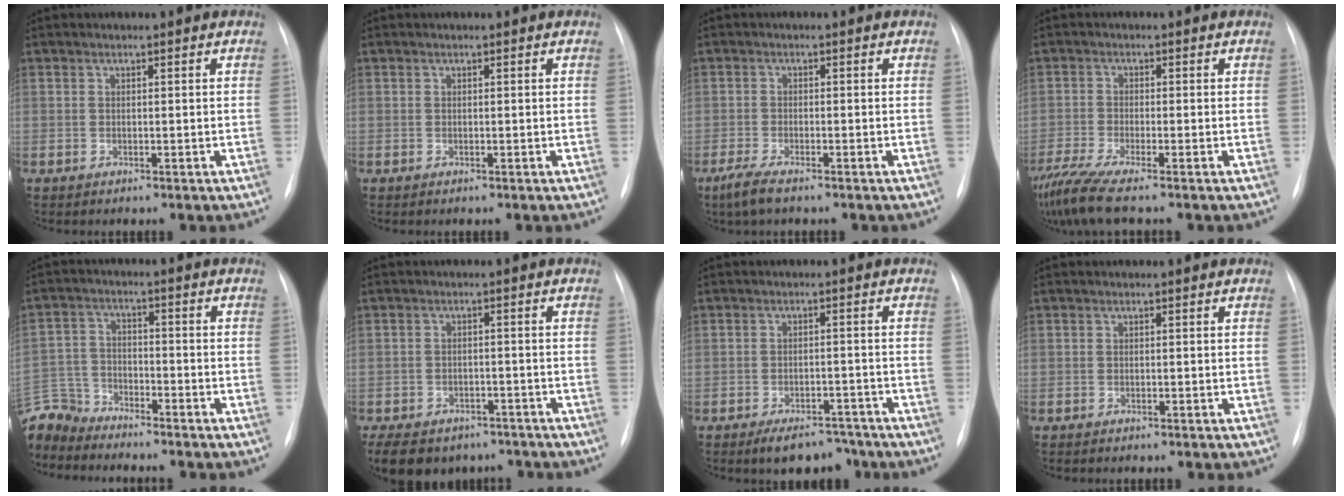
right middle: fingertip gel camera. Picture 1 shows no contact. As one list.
[{"total": 0.0}, {"total": 3.8, "force": [-2.7, 0.7, 2.6], "torque": [-0.062, -0.011, -0.049]}, {"total": 7.6, "force": [-6.1, -0.2, 4.6], "torque": [-0.091, -0.022, -0.111]}, {"total": 9.6, "force": [-9.1, 3.0, 0.8], "torque": [-0.029, 0.009, -0.181]}, {"total": 19.0, "force": [-12.9, 12.0, 7.2], "torque": [-0.221, -0.011, -0.161]}, {"total": 6.2, "force": [-5.0, 2.9, 2.5], "torque": [-0.029, 0.003, -0.071]}, {"total": 0.5, "force": [-0.4, 0.1, 0.2], "torque": [-0.009, -0.001, -0.007]}]